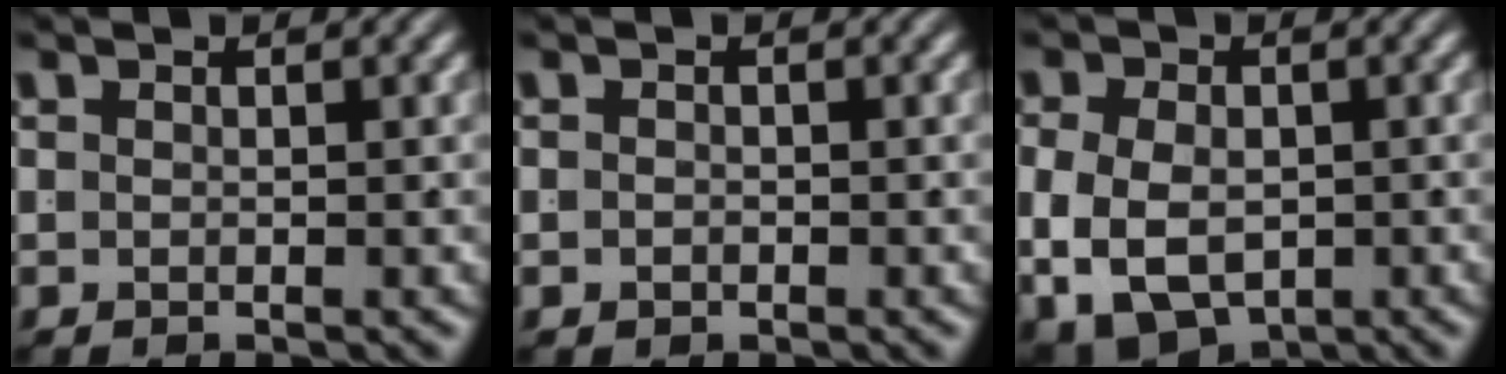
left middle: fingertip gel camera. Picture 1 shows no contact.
{"total": 0.5, "force": [-0.5, 0.3, 0.1], "torque": [-0.005, -0.009, -0.003]}
{"total": 9.0, "force": [-2.5, 7.2, 4.7], "torque": [-0.112, -0.043, -0.024]}